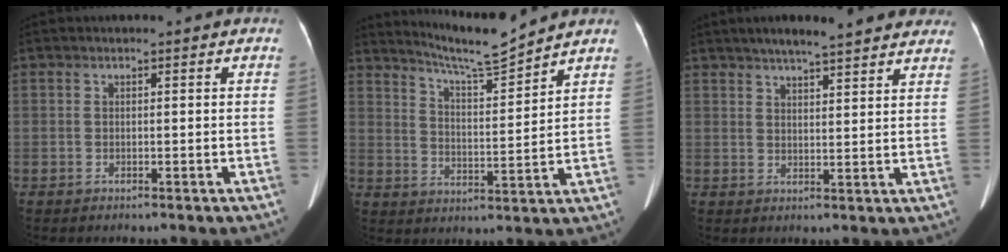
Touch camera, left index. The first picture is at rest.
{"total": 8.4, "force": [8.0, -1.4, 2.0], "torque": [-0.049, -0.015, 0.144]}
{"total": 14.2, "force": [12.0, 2.5, 7.1], "torque": [-0.094, 0.027, 0.154]}